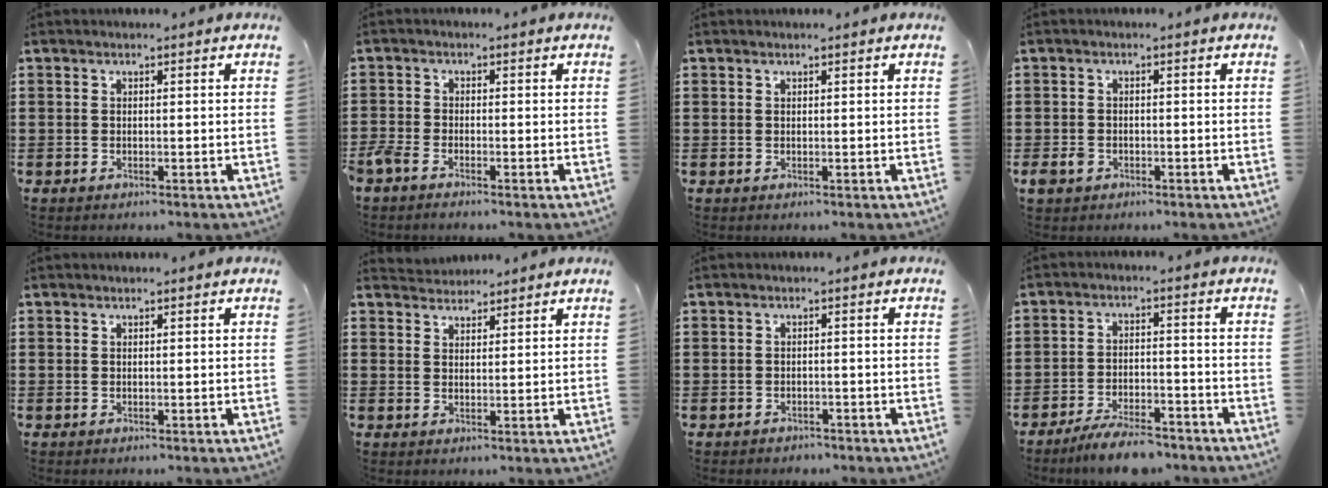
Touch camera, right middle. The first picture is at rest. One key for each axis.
{"total": 2.0, "fx": -1.7, "fy": 0.5, "fz": 0.9, "tx": -0.038, "ty": -0.005, "tz": -0.041}
{"total": 0.0}
{"total": 2.0, "fx": -1.0, "fy": 1.4, "fz": 0.9, "tx": -0.035, "ty": -0.005, "tz": -0.024}
{"total": 0.0}
{"total": 2.6, "fx": 2.6, "fy": 0.3, "fz": -0.4, "tx": 0.002, "ty": -0.003, "tz": 0.050}
{"total": 1.3, "fx": -1.2, "fy": 0.5, "fz": -0.2, "tx": 0.002, "ty": 0.002, "tz": -0.029}
{"total": 6.2, "fx": -5.6, "fy": 0.9, "fz": 2.4, "tx": -0.049, "ty": -0.003, "tz": -0.108}